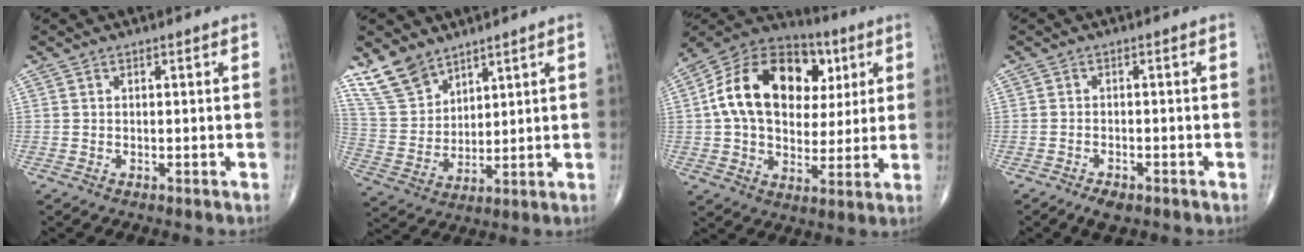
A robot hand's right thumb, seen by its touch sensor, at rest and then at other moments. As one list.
[{"total": 9.7, "force": [7.4, 5.2, 3.4], "torque": [-0.058, -0.033, 0.164]}, {"total": 22.6, "force": [5.2, 15.3, 15.8], "torque": [-0.246, 0.014, 0.080]}, {"total": 2.9, "force": [-2.0, 1.3, 1.7], "torque": [-0.030, 0.003, -0.030]}]